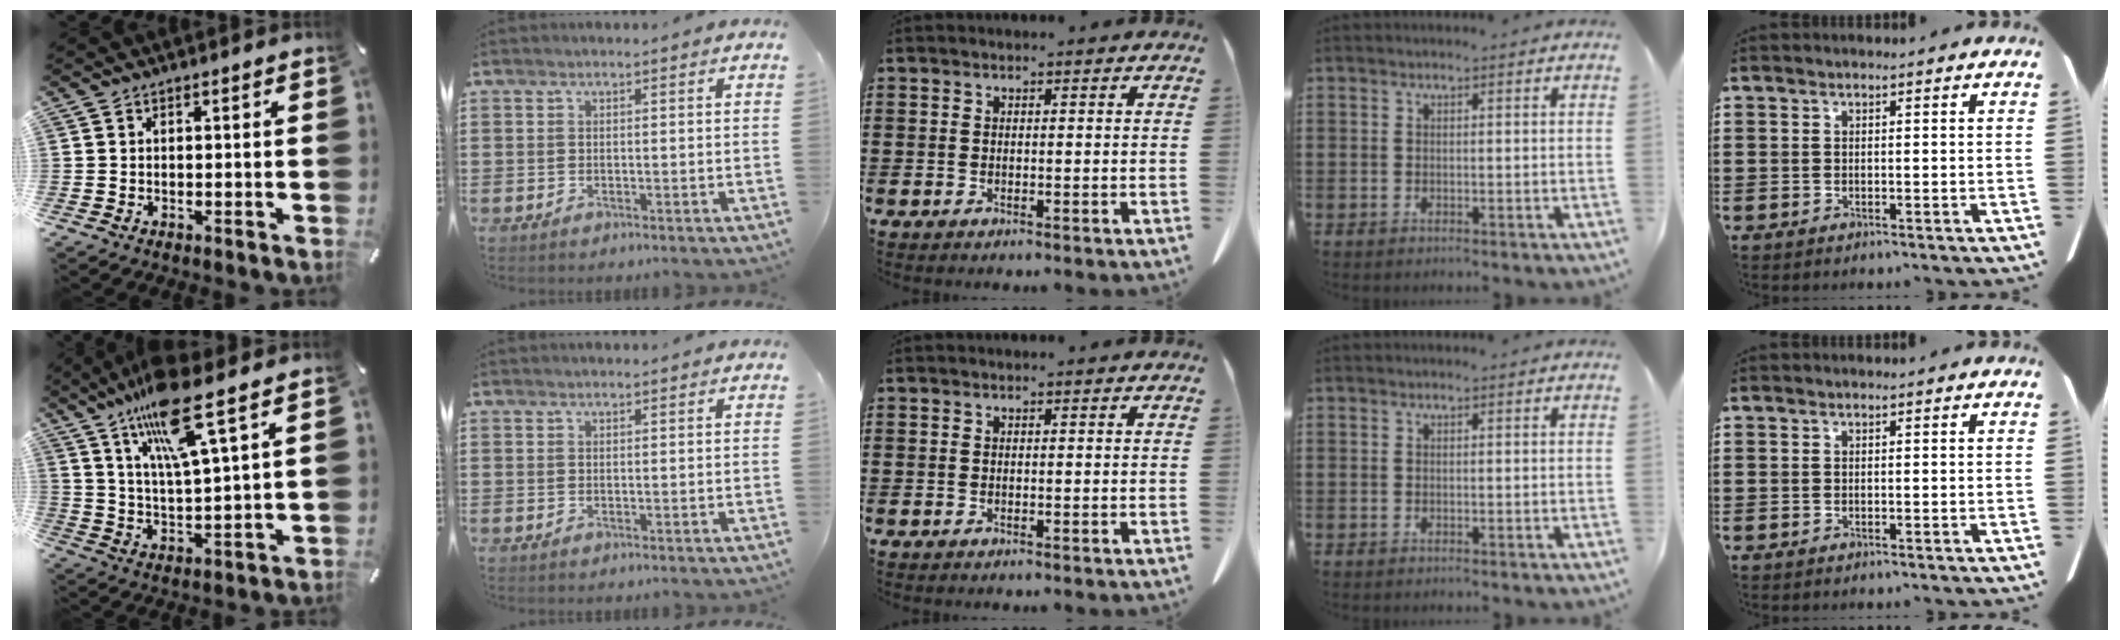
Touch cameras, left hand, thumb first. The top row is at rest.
{"thumb": {"total": 15.0, "force": [10.1, 2.1, 10.9], "torque": [-0.217, -0.040, 0.163]}, "index": {"total": 0.9, "force": [0.8, 0.0, 0.1], "torque": [-0.005, -0.001, 0.017]}}